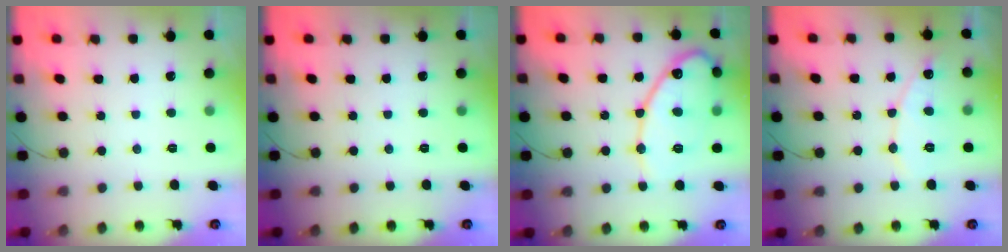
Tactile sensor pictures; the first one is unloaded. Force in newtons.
{"total": 0.0}
{"total": 15.5, "press": 15.4, "slide": 0.7}
{"total": 7.8, "press": 7.8, "slide": 0.7}